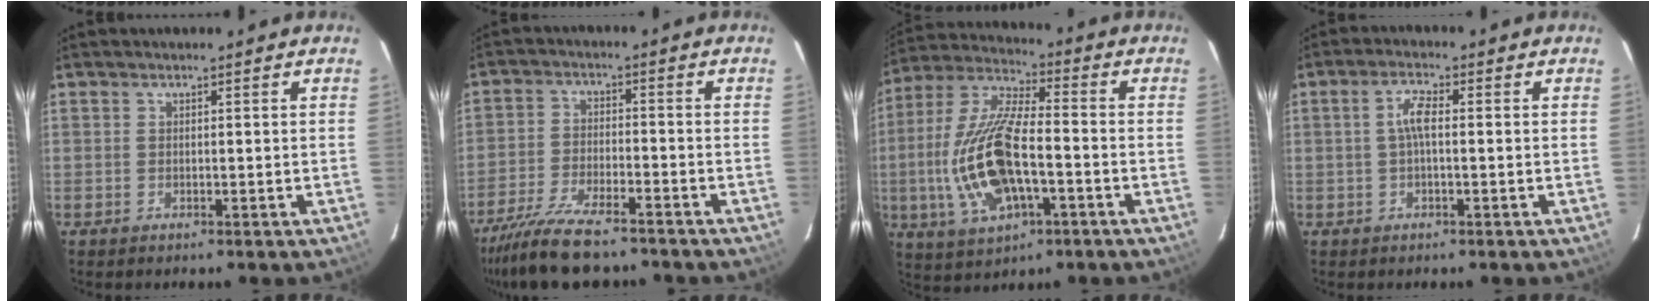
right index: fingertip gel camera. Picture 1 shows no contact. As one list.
[{"total": 13.4, "force": [-11.3, 3.1, 6.5], "torque": [-0.152, -0.025, -0.200]}, {"total": 17.5, "force": [-4.2, 7.1, 15.4], "torque": [-0.332, -0.007, -0.075]}, {"total": 3.4, "force": [0.0, 1.0, 3.3], "torque": [-0.066, 0.008, 0.000]}]